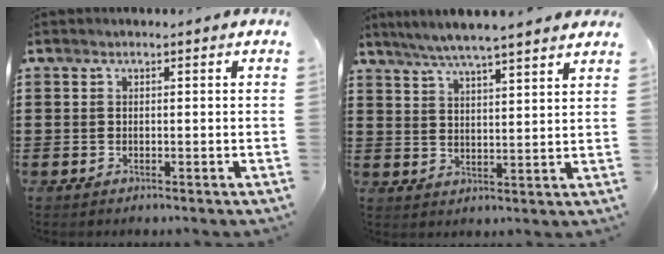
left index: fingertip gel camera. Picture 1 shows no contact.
{"total": 5.2, "force": [4.7, -0.4, 2.1], "torque": [-0.057, -0.019, 0.082]}